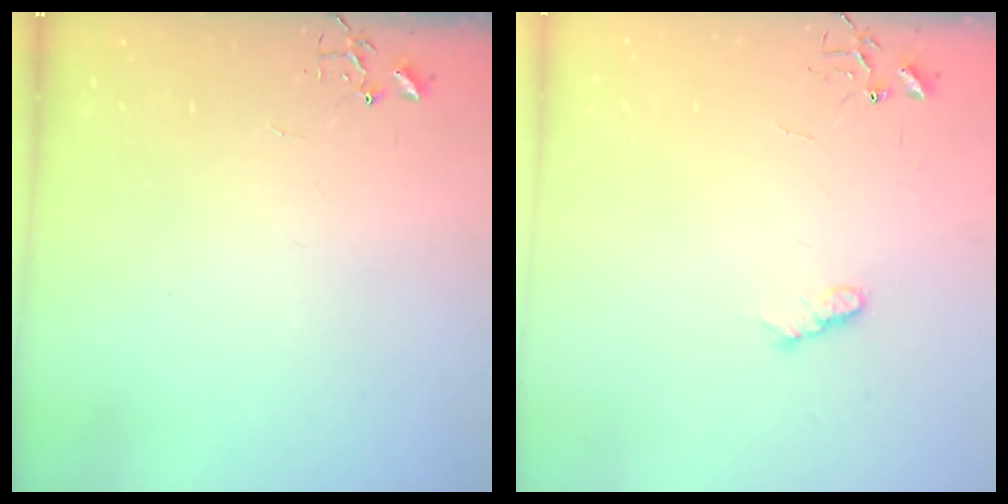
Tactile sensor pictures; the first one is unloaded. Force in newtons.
{"total": 7.2, "press": 7.1, "slide": 0.7}